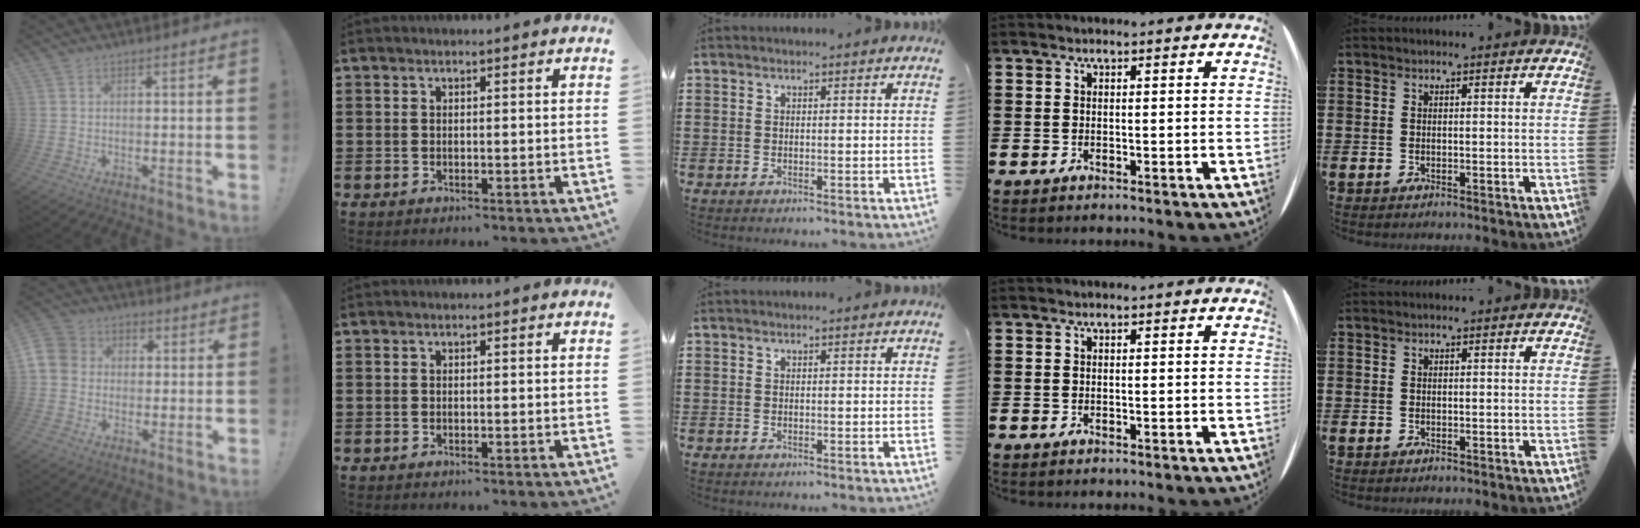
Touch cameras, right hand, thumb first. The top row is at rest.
{"thumb": {"total": 7.7, "force": [-0.4, 7.1, 2.9], "torque": [-0.046, 0.021, -0.003]}}